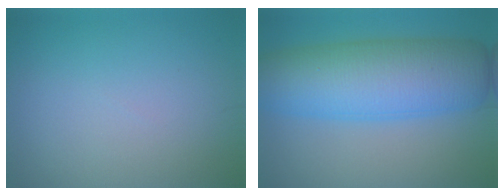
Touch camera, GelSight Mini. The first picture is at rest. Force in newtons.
{"total": 10.8, "press": 10.8, "slide": 0.2}